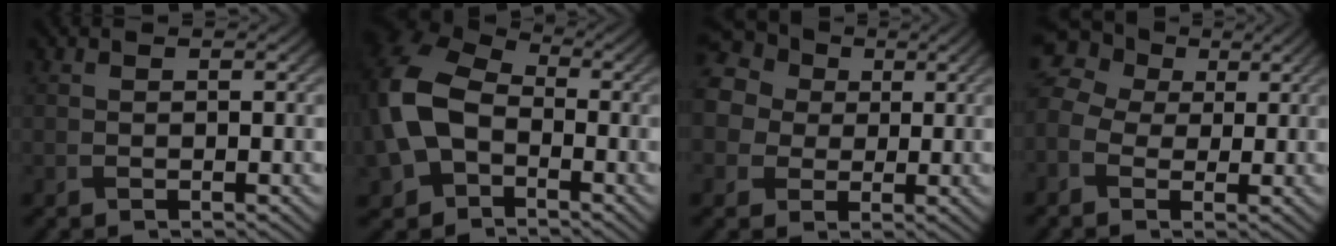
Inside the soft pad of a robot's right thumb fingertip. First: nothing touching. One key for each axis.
{"total": 13.2, "fx": -2.6, "fy": 9.0, "fz": 9.3, "tx": -0.248, "ty": -0.015, "tz": -0.057}
{"total": 12.5, "fx": 3.6, "fy": 10.4, "fz": 5.9, "tx": -0.179, "ty": 0.032, "tz": 0.046}
{"total": 7.7, "fx": 0.6, "fy": 6.3, "fz": 4.4, "tx": -0.128, "ty": 0.013, "tz": 0.001}